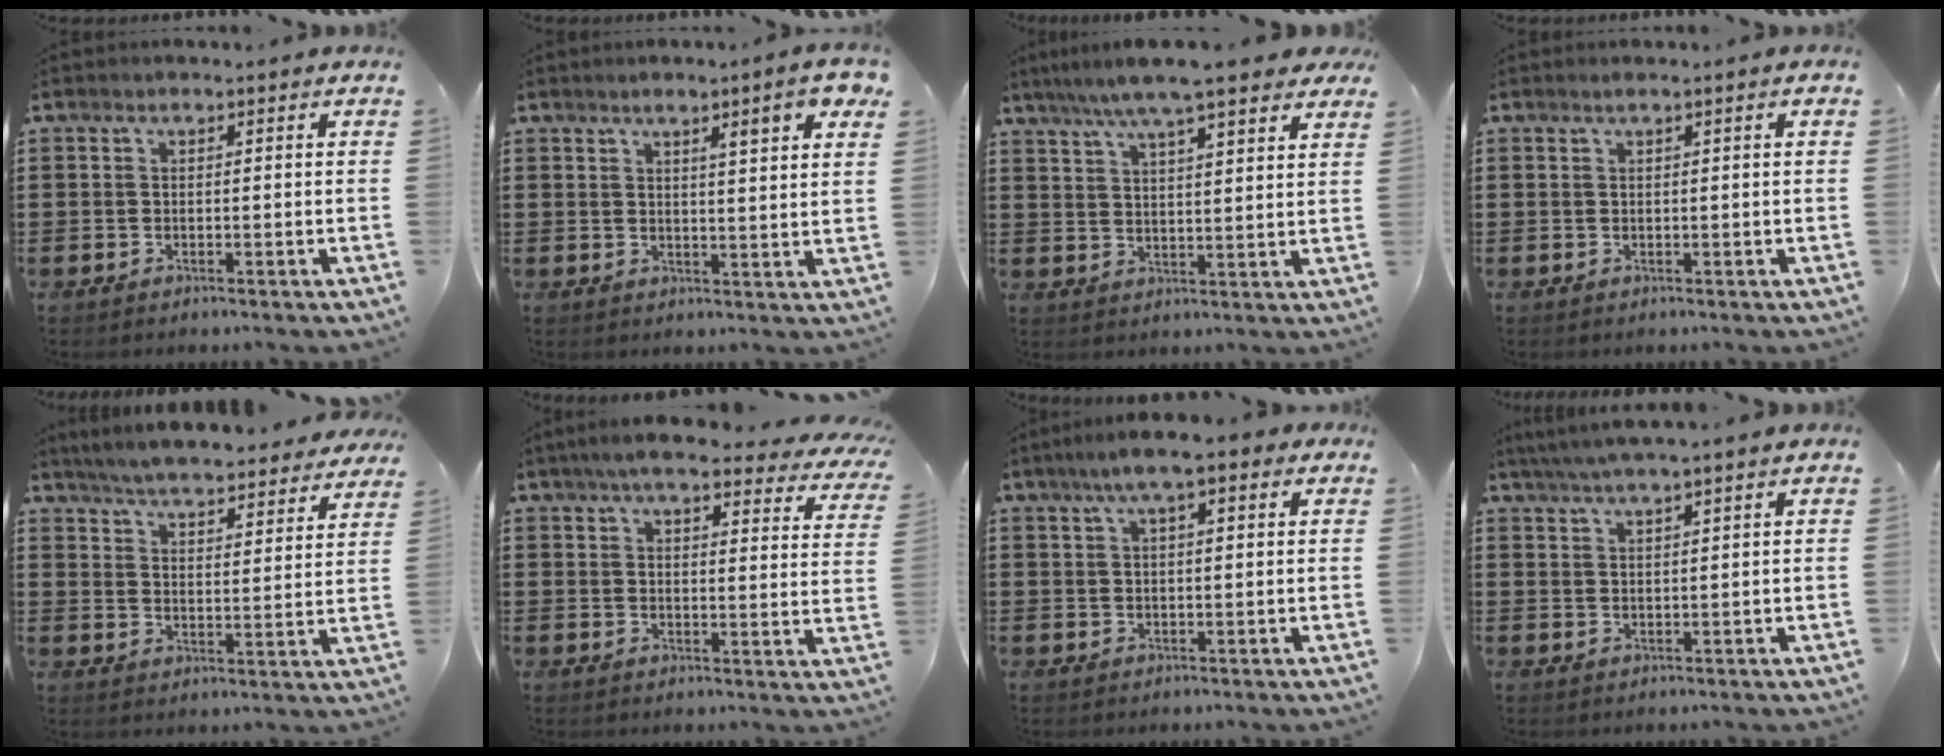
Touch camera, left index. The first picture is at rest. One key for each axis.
{"total": 5.5, "fx": 3.7, "fy": 0.0, "fz": 4.1, "tx": -0.071, "ty": -0.012, "tz": 0.057}
{"total": 7.0, "fx": 5.9, "fy": 0.4, "fz": 3.8, "tx": -0.093, "ty": -0.011, "tz": 0.101}
{"total": 0.8, "fx": 0.2, "fy": -0.2, "fz": 0.7, "tx": -0.011, "ty": -0.003, "tz": 0.004}
{"total": 5.2, "fx": 5.2, "fy": -0.4, "fz": 0.8, "tx": -0.042, "ty": -0.038, "tz": 0.086}
{"total": 6.4, "fx": 5.6, "fy": 0.5, "fz": 3.1, "tx": -0.073, "ty": -0.021, "tz": 0.095}
{"total": 5.7, "fx": 3.1, "fy": 1.0, "fz": 4.7, "tx": -0.088, "ty": 0.010, "tz": 0.049}
{"total": 3.3, "fx": 2.8, "fy": -0.4, "fz": 1.8, "tx": -0.040, "ty": -0.003, "tz": 0.050}